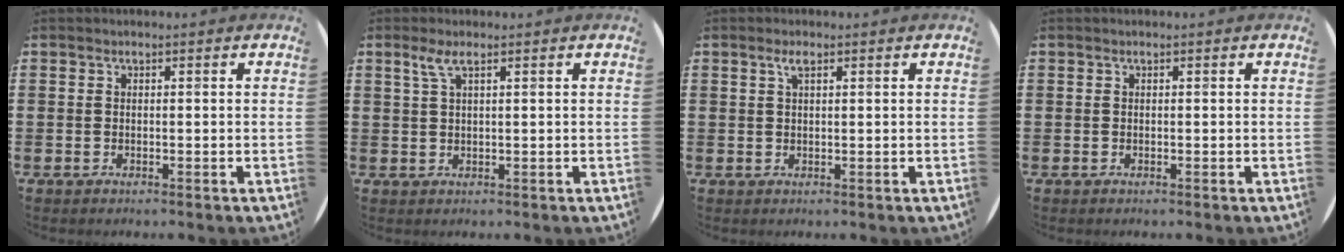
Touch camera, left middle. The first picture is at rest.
{"total": 2.1, "force": [1.1, 0.3, 1.7], "torque": [-0.036, 0.005, 0.018]}
{"total": 1.6, "force": [0.9, 0.4, 1.3], "torque": [-0.026, 0.006, 0.013]}
{"total": 0.0}